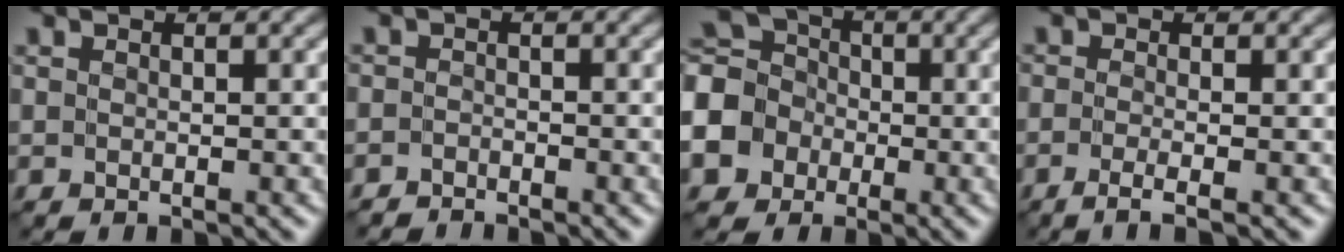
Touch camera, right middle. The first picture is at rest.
{"total": 1.8, "force": [-1.8, 0.2, -0.3], "torque": [0.009, 0.000, -0.039]}
{"total": 7.4, "force": [-2.1, 6.5, 2.9], "torque": [-0.078, -0.002, -0.057]}
{"total": 1.9, "force": [-1.1, 0.2, 1.5], "torque": [-0.024, -0.005, -0.029]}